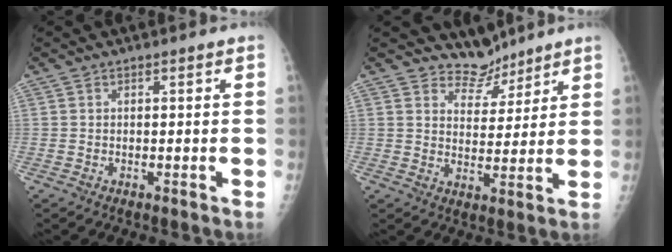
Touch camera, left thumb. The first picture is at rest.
{"total": 5.5, "force": [4.8, 2.5, -0.6], "torque": [0.039, -0.048, 0.085]}